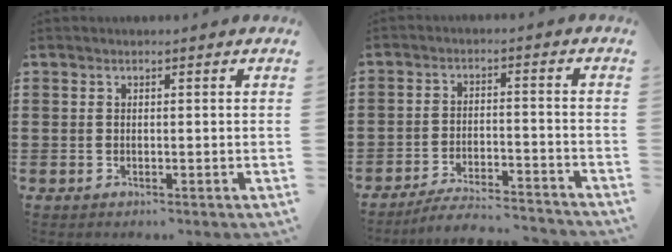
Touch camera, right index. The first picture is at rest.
{"total": 5.4, "force": [-5.2, 0.0, 1.5], "torque": [-0.032, -0.004, -0.103]}